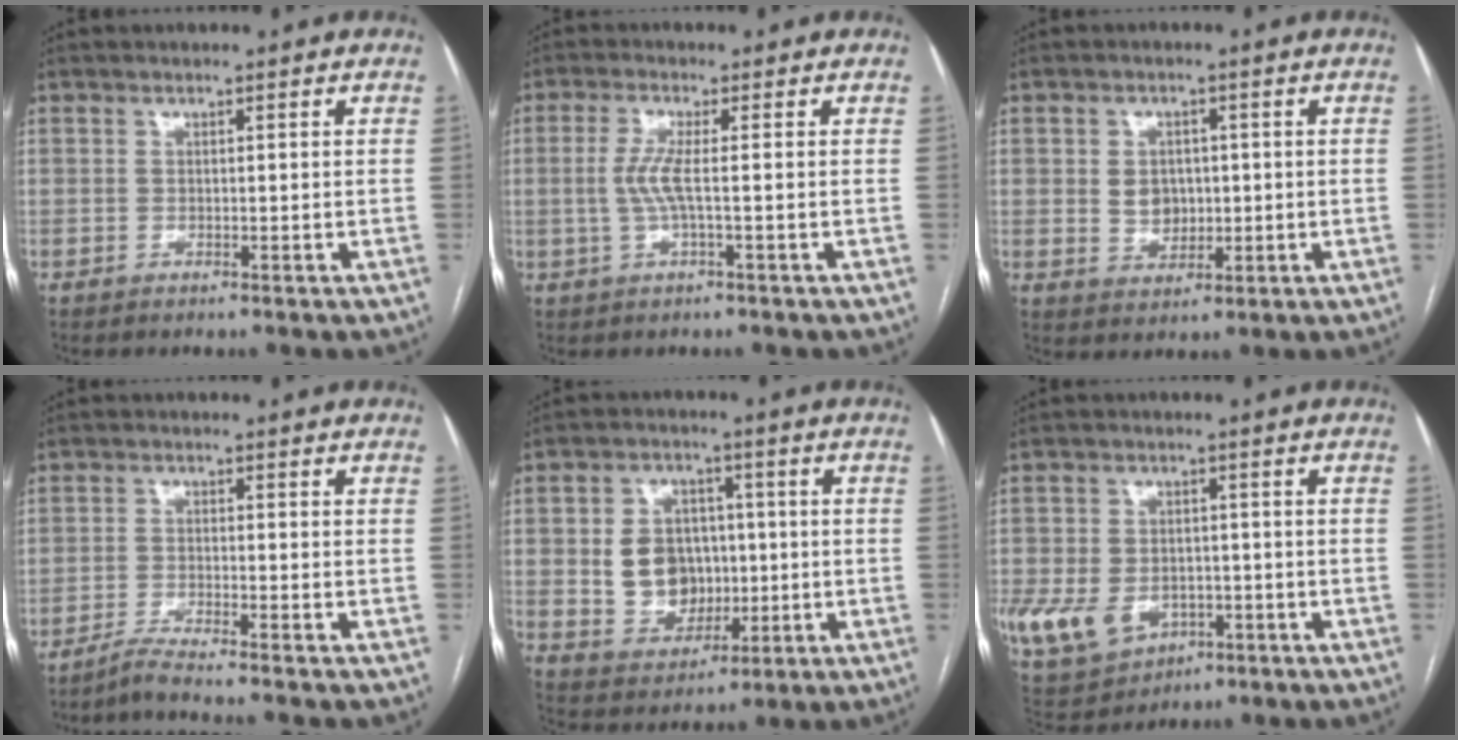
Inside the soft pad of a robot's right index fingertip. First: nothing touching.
{"total": 3.9, "force": [-0.2, 0.2, 3.9], "torque": [-0.089, 0.000, -0.006]}
{"total": 4.5, "force": [0.3, 3.6, 2.7], "torque": [-0.042, 0.007, 0.016]}
{"total": 4.0, "force": [-3.5, -1.5, 1.2], "torque": [-0.028, -0.014, -0.066]}
{"total": 9.6, "force": [0.3, 7.9, 5.5], "torque": [-0.109, 0.019, 0.020]}
{"total": 16.1, "force": [-5.3, 12.3, 8.9], "torque": [-0.215, 0.005, -0.067]}